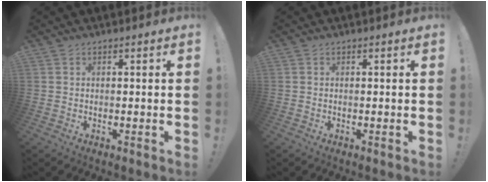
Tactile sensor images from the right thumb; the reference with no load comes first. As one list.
[{"total": 0.0}]